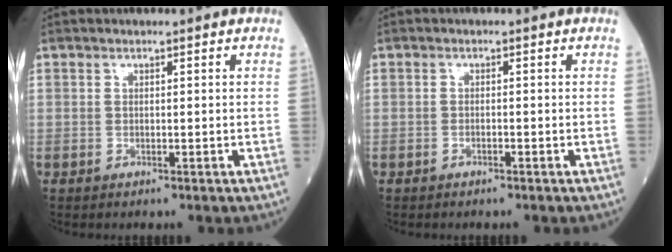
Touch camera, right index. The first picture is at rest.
{"total": 0.6, "force": [-0.4, 0.2, 0.4], "torque": [-0.007, 0.002, -0.009]}